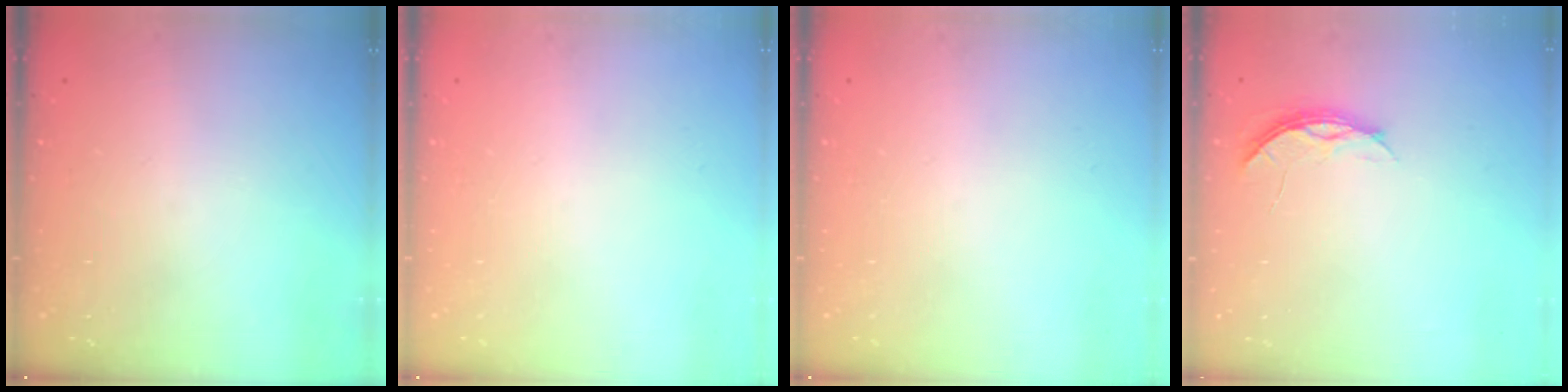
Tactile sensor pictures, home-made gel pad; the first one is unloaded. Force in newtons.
{"total": 0.0}
{"total": 0.0}
{"total": 3.9, "press": 3.9, "slide": 0.4}